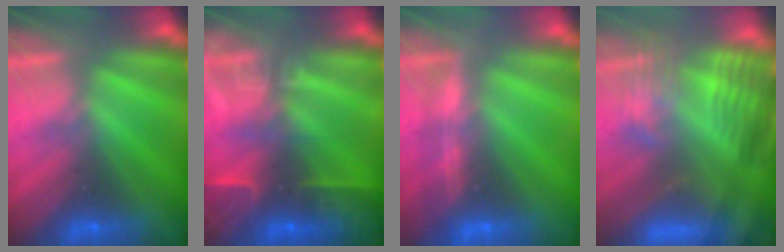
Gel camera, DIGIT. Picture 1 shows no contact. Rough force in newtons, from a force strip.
{"total": 9.5}
{"total": 1.5}
{"total": 12.7}